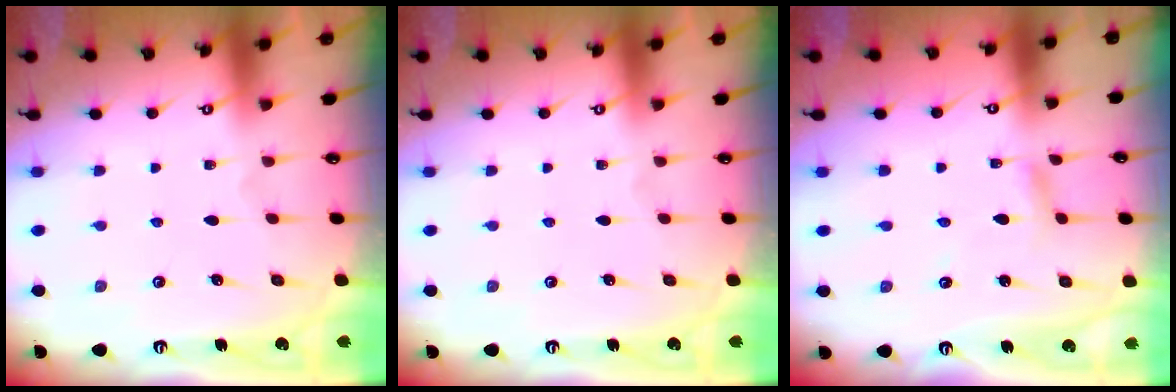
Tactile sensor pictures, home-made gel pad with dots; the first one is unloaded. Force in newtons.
{"total": 0.0}
{"total": 3.1, "press": 3.0, "slide": 0.3}